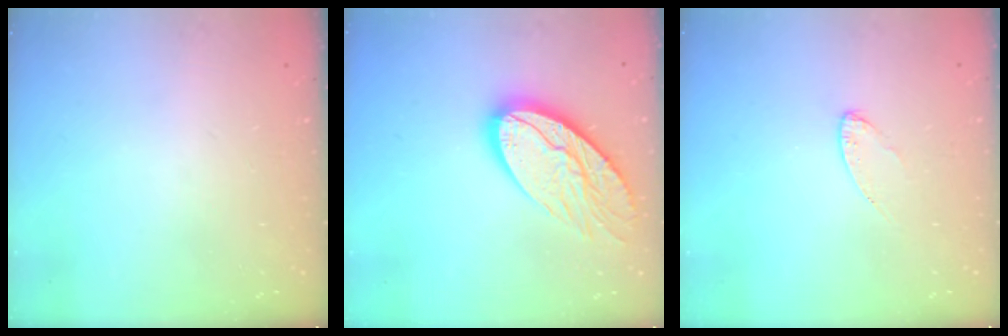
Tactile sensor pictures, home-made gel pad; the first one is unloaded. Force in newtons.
{"total": 16.6, "press": 16.6, "slide": 1.2}
{"total": 4.2, "press": 4.1, "slide": 0.4}